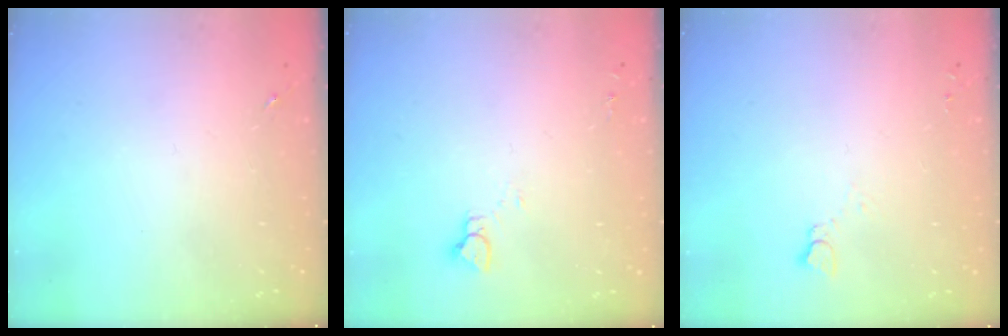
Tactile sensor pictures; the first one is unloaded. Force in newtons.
{"total": 3.9, "press": 3.9, "slide": 0.4}
{"total": 2.5, "press": 2.5, "slide": 0.2}